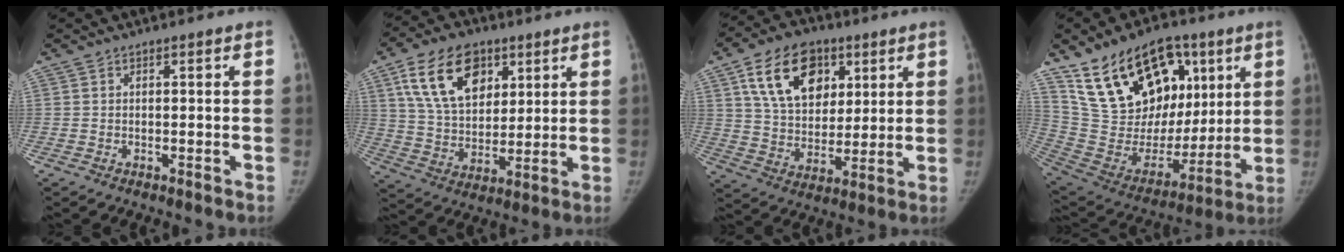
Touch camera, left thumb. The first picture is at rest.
{"total": 16.3, "force": [7.5, 10.3, 10.2], "torque": [-0.150, -0.024, 0.142]}
{"total": 16.8, "force": [7.2, 11.3, 10.1], "torque": [-0.140, -0.021, 0.129]}
{"total": 26.4, "force": [12.7, 16.1, 16.5], "torque": [-0.248, -0.020, 0.237]}